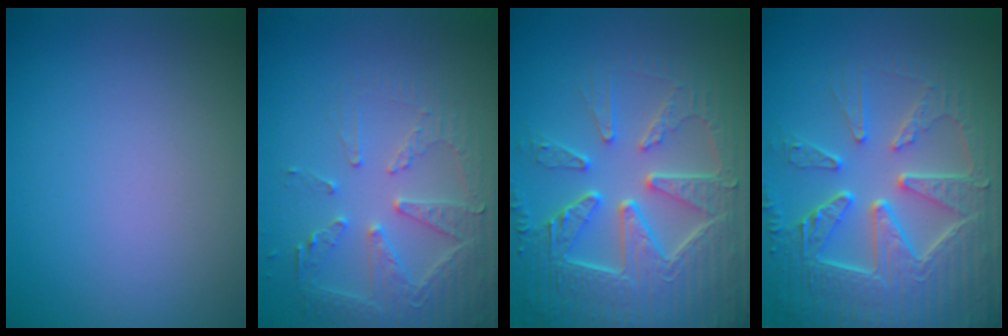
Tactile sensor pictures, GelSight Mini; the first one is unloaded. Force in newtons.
{"total": 4.2, "press": 4.1, "slide": 1.0}
{"total": 9.1, "press": 6.5, "slide": 6.3}
{"total": 9.1, "press": 6.5, "slide": 6.3}